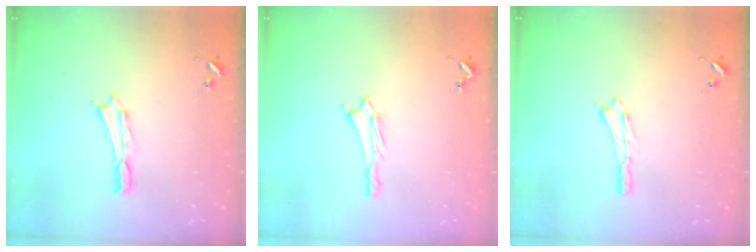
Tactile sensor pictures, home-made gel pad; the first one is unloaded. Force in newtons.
{"total": 0.8, "press": 0.8, "slide": 0.1}
{"total": 0.0}